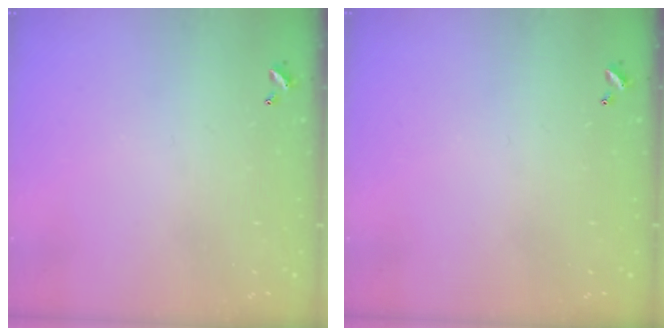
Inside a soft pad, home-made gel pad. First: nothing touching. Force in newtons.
{"total": 0.0}